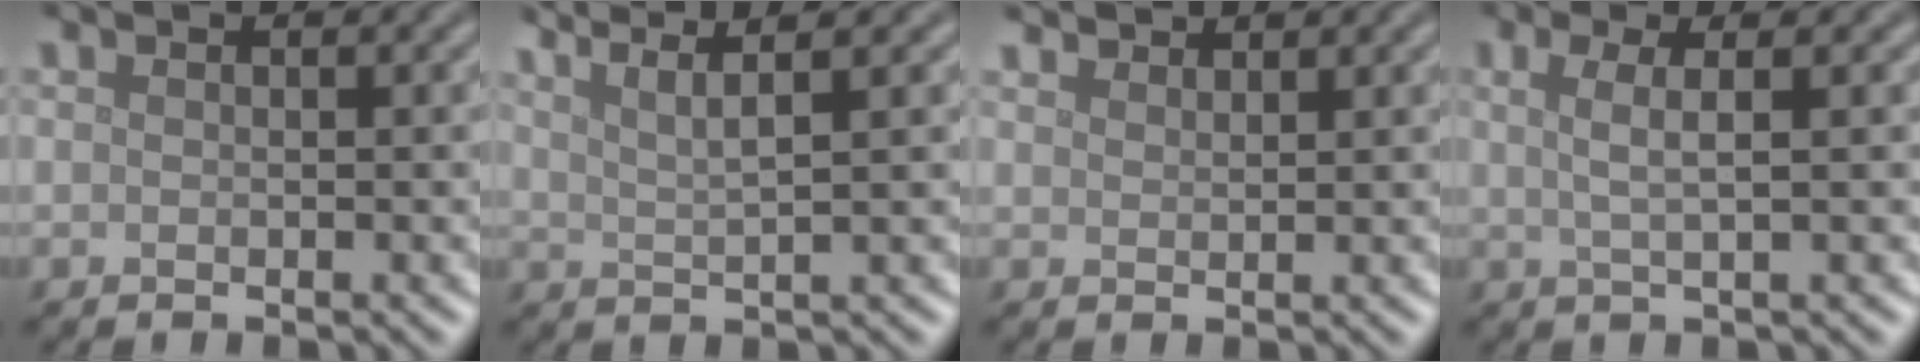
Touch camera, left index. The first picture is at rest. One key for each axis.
{"total": 5.2, "fx": 3.8, "fy": 1.2, "fz": 3.3, "tx": -0.047, "ty": 0.026, "tz": 0.035}
{"total": 2.4, "fx": 2.4, "fy": 0.4, "fz": 0.4, "tx": -0.009, "ty": 0.000, "tz": 0.044}
{"total": 2.6, "fx": 0.7, "fy": 0.7, "fz": 2.4, "tx": -0.043, "ty": 0.002, "tz": 0.009}